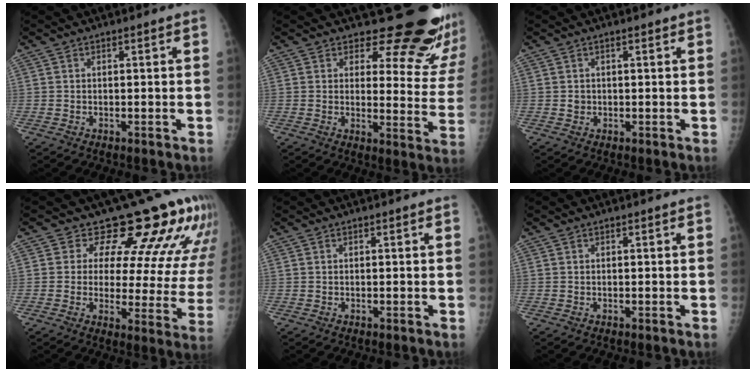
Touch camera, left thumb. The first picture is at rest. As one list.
[{"total": 16.8, "force": [14.9, 5.4, 5.4], "torque": [-0.013, -0.144, 0.162]}, {"total": 1.0, "force": [0.3, 0.9, 0.4], "torque": [0.002, 0.000, 0.005]}, {"total": 16.2, "force": [12.8, 6.4, 7.7], "torque": [-0.043, -0.077, 0.137]}, {"total": 0.0}, {"total": 0.0}]